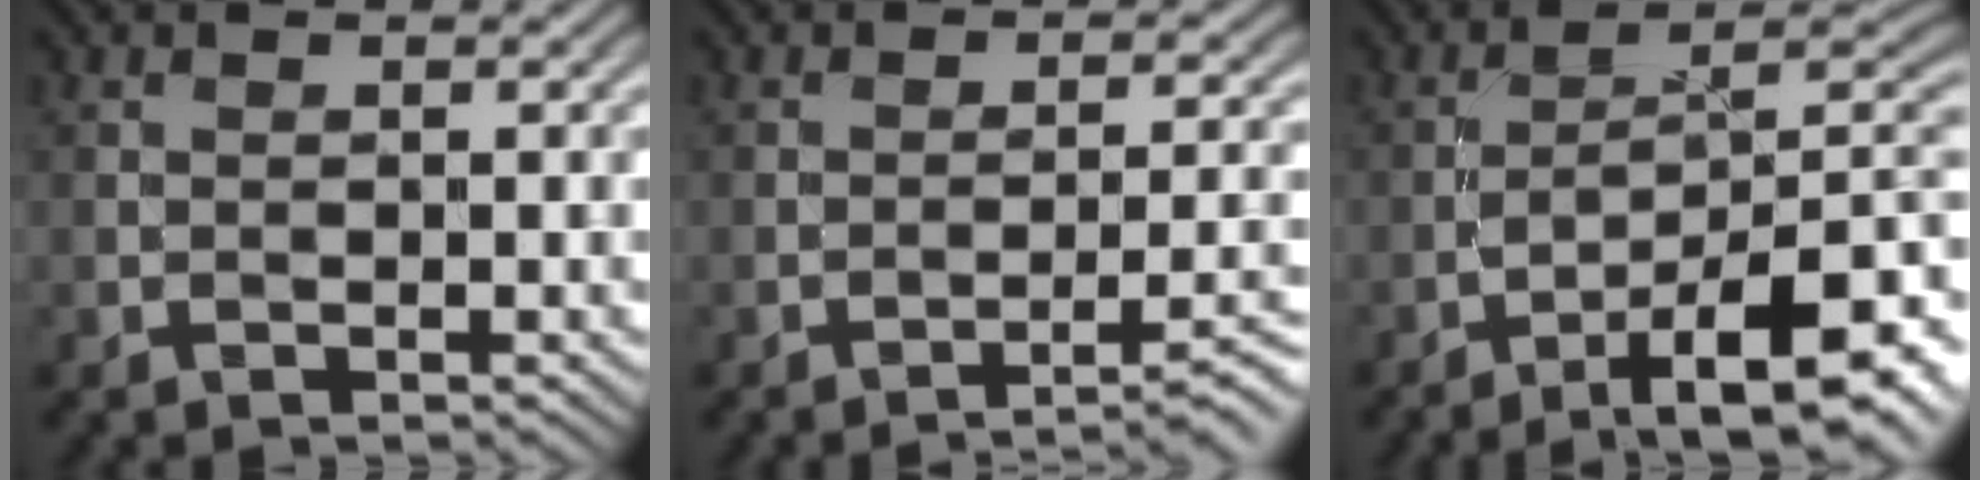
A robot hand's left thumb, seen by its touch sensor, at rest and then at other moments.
{"total": 5.2, "force": [-3.4, 0.9, 3.8], "torque": [-0.056, 0.009, -0.049]}
{"total": 13.8, "force": [-7.3, 4.2, 11.0], "torque": [-0.161, -0.007, -0.106]}